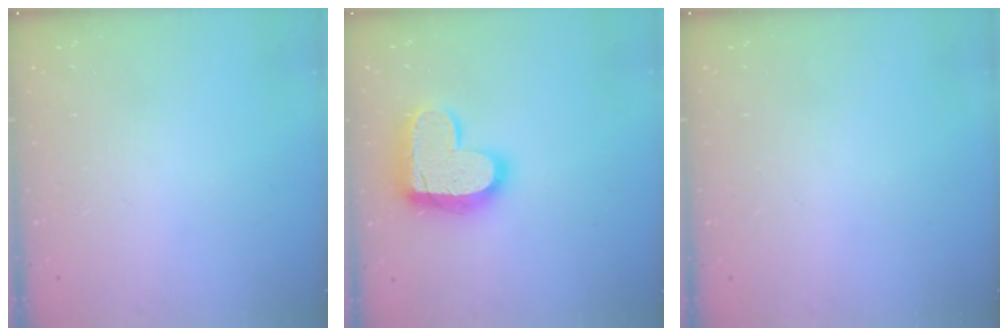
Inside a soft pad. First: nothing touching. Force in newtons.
{"total": 17.2, "press": 17.1, "slide": 1.1}
{"total": 0.0}